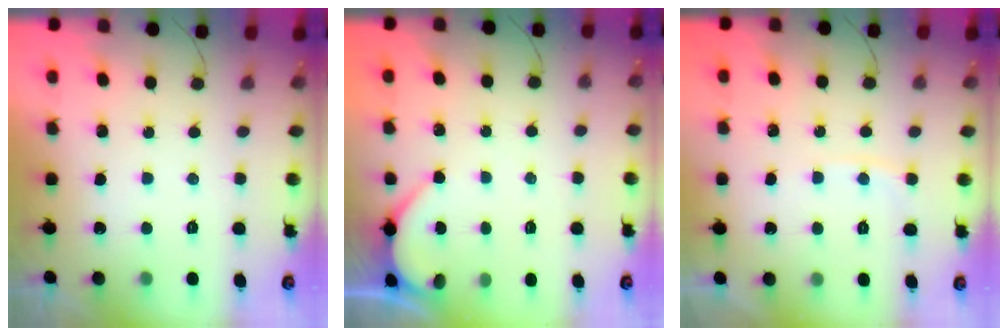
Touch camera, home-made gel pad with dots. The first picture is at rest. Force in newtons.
{"total": 1.6, "press": 1.6, "slide": 0.2}
{"total": 3.2, "press": 3.1, "slide": 0.4}